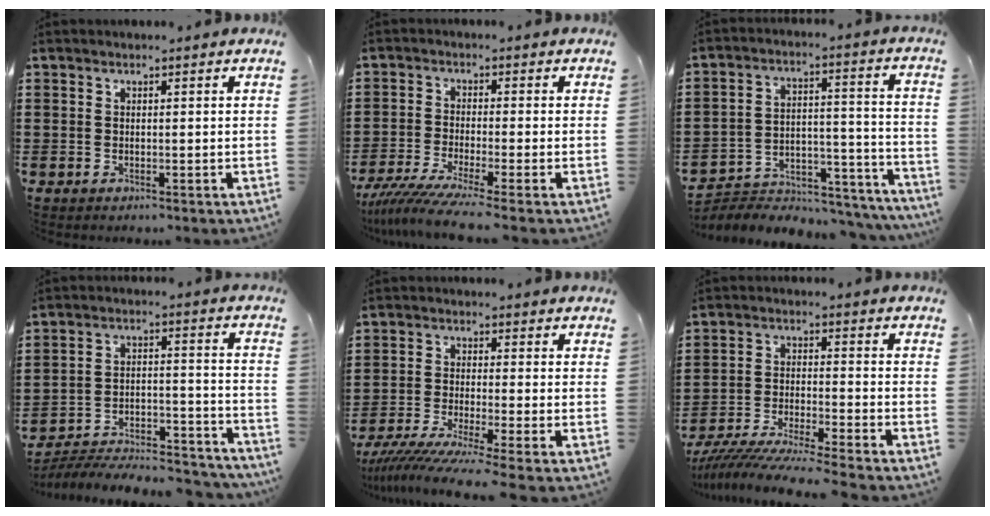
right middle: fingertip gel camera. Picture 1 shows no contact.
{"total": 5.0, "force": [-4.1, -0.7, 2.8], "torque": [-0.077, -0.033, -0.084]}
{"total": 4.3, "force": [-4.1, 1.4, 0.3], "torque": [-0.011, 0.004, -0.085]}
{"total": 5.8, "force": [-5.6, 0.8, 1.6], "torque": [-0.030, 0.004, -0.112]}
{"total": 5.2, "force": [-4.3, -0.9, 2.7], "torque": [-0.067, -0.031, -0.088]}
{"total": 6.9, "force": [-6.6, -0.7, 1.8], "torque": [-0.043, -0.016, -0.131]}